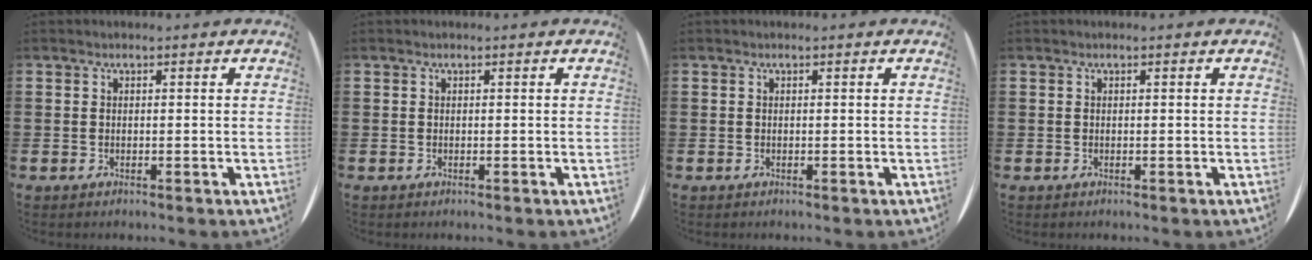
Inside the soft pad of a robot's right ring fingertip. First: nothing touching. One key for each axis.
{"total": 0.0}
{"total": 0.0}
{"total": 0.0}